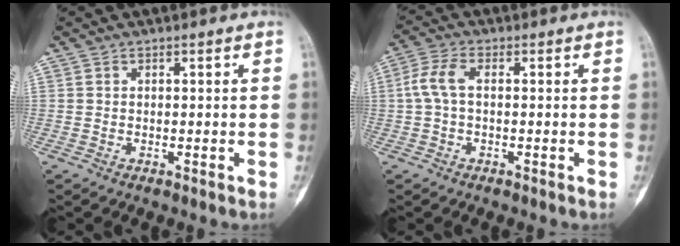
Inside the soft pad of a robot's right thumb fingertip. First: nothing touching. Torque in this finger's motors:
{"motor_torque": [0.00, 0.00, 0.40, -0.38, 0.04]}